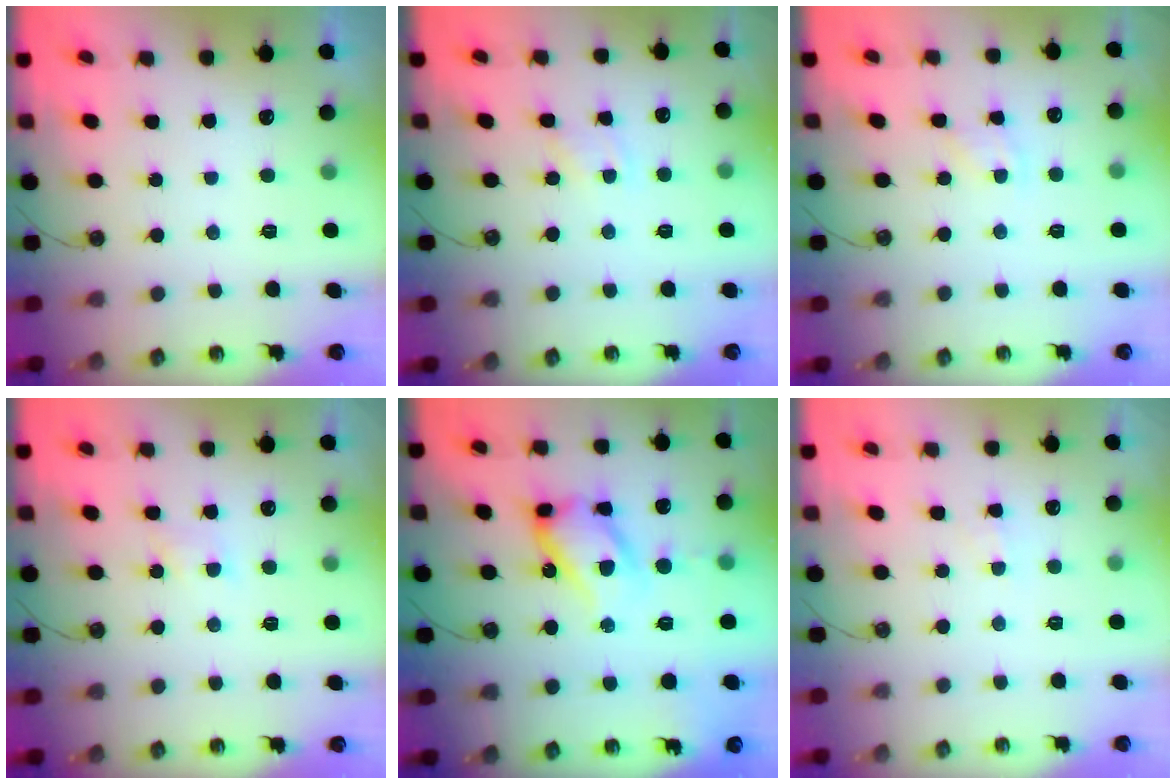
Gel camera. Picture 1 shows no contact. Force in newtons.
{"total": 1.7, "press": 1.6, "slide": 0.2}
{"total": 3.9, "press": 3.9, "slide": 0.5}
{"total": 4.4, "press": 4.3, "slide": 0.6}
{"total": 16.3, "press": 16.2, "slide": 1.4}
{"total": 3.0, "press": 2.9, "slide": 0.5}